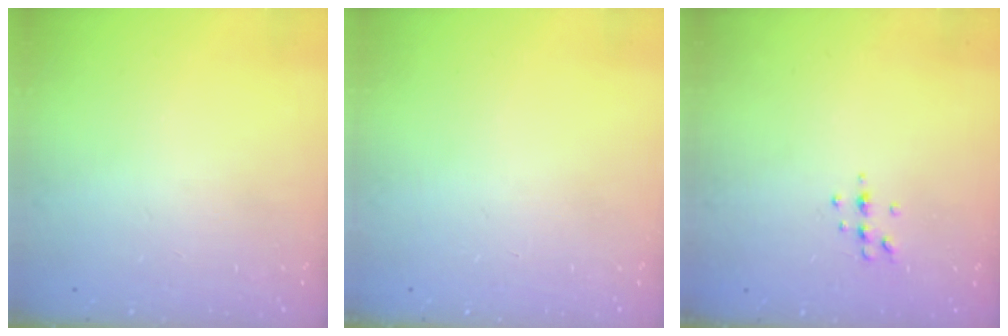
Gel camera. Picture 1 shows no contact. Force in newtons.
{"total": 0.0}
{"total": 5.2, "press": 5.0, "slide": 1.1}